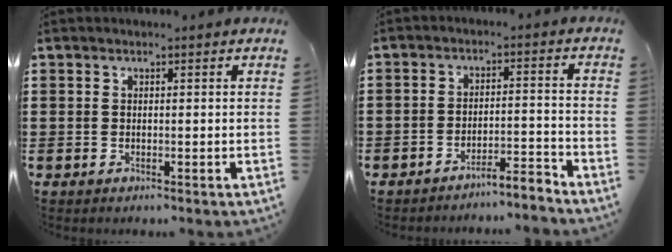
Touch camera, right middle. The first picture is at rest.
{"total": 4.4, "force": [-4.4, -0.1, 0.3], "torque": [-0.008, 0.001, -0.091]}